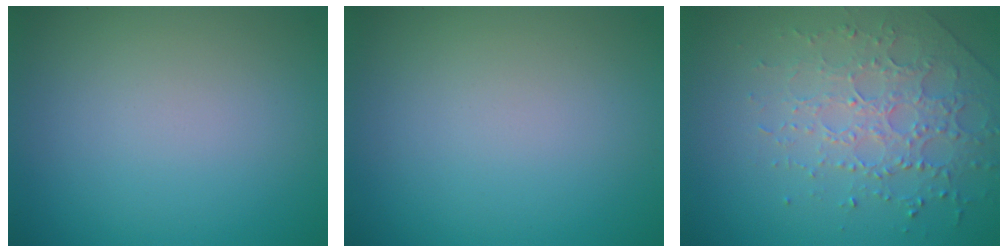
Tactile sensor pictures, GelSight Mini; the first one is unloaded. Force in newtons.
{"total": 0.0}
{"total": 3.0, "press": 2.8, "slide": 1.1}